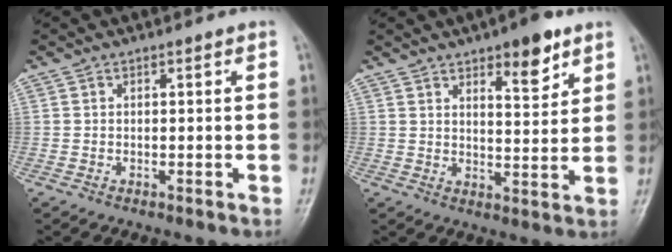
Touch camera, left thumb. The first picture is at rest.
{"total": 8.5, "force": [5.3, 3.0, 5.9], "torque": [-0.066, -0.033, 0.077]}